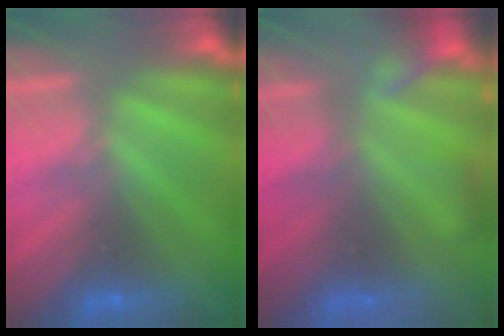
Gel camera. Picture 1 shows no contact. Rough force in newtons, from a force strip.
{"total": 5.9}